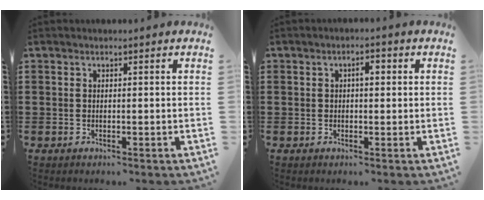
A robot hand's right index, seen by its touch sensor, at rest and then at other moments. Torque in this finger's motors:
{"motor_torque": [1.17, 0.96, 0.25, 0.07]}